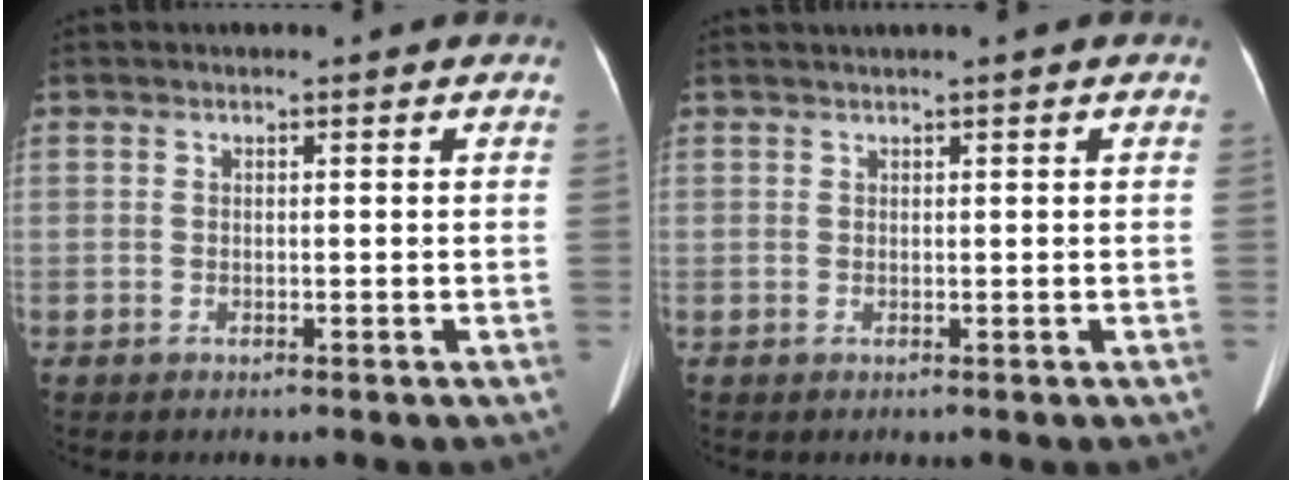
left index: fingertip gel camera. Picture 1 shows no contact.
{"total": 0.8, "force": [0.5, -0.2, 0.6], "torque": [-0.017, 0.007, 0.015]}